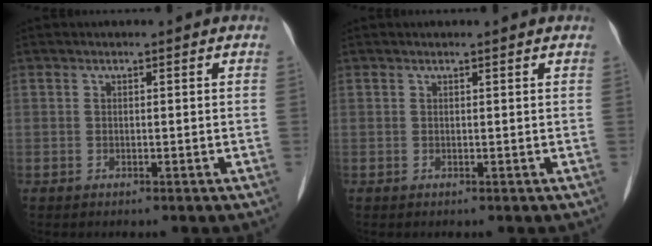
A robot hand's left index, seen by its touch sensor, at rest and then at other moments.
{"total": 1.0, "force": [1.0, -0.1, 0.3], "torque": [-0.013, 0.006, 0.013]}